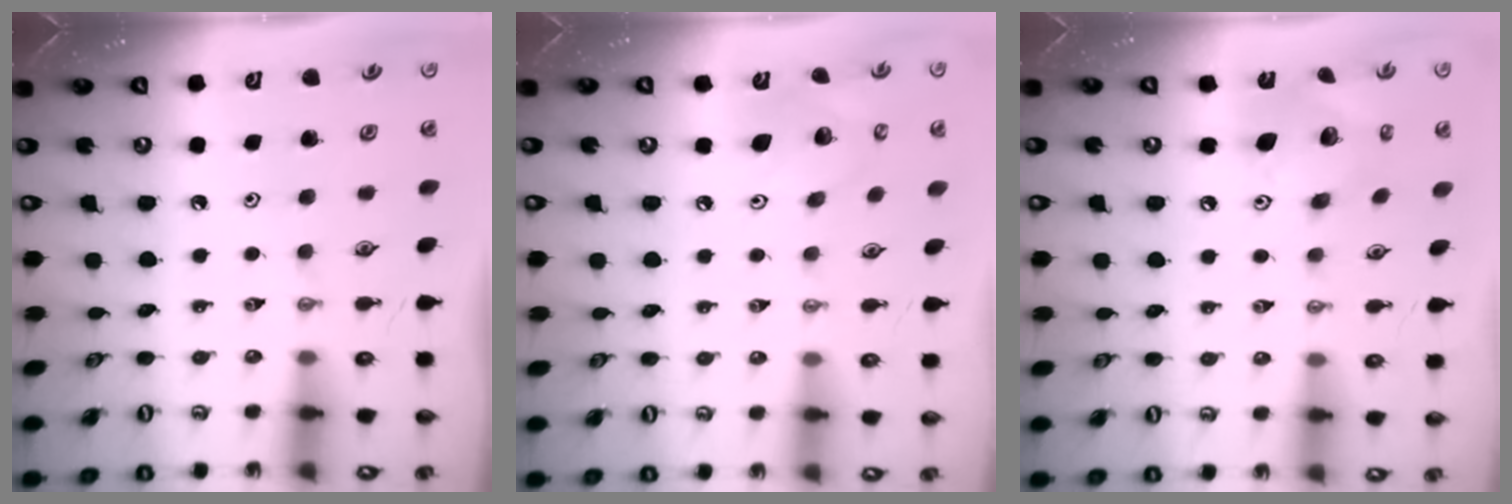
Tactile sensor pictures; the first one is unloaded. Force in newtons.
{"total": 11.7, "press": 11.6, "slide": 2.0}
{"total": 13.5, "press": 13.4, "slide": 1.2}